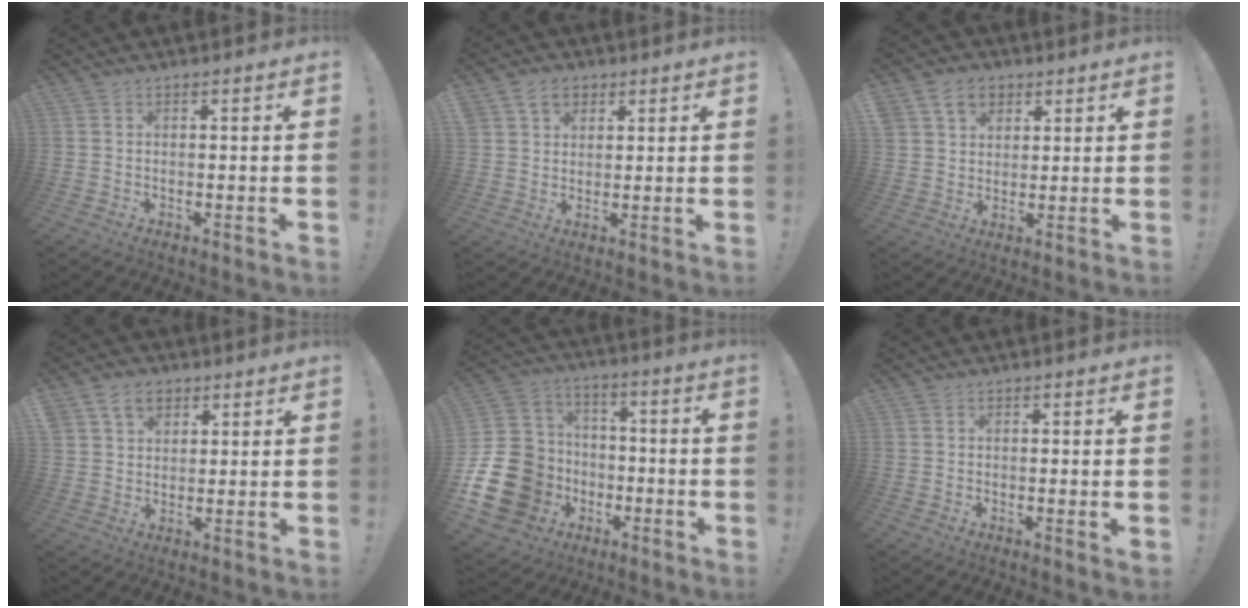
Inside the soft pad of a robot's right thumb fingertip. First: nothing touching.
{"total": 7.3, "force": [3.9, 5.6, 2.7], "torque": [-0.038, -0.011, 0.077]}
{"total": 9.6, "force": [4.9, 7.3, 3.8], "torque": [-0.056, -0.015, 0.098]}
{"total": 8.4, "force": [4.5, 6.1, 3.5], "torque": [-0.056, -0.011, 0.089]}
{"total": 22.3, "force": [-6.2, 18.9, 10.1], "torque": [-0.200, 0.039, -0.065]}
{"total": 1.1, "force": [0.2, -0.1, 1.1], "torque": [-0.018, -0.003, 0.003]}